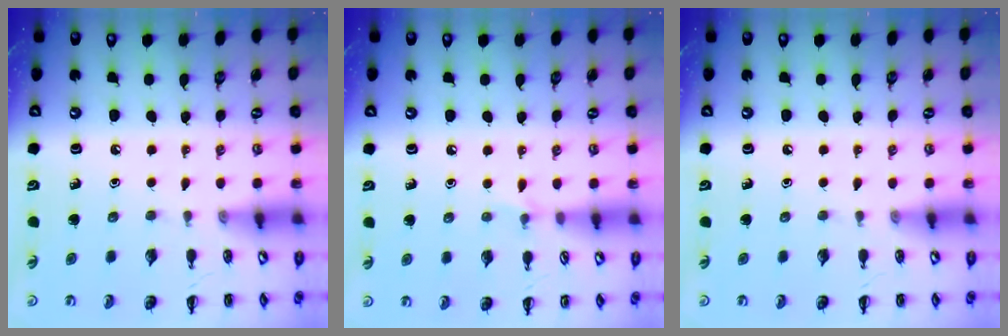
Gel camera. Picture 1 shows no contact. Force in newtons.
{"total": 4.4, "press": 4.1, "slide": 1.7}
{"total": 0.0}